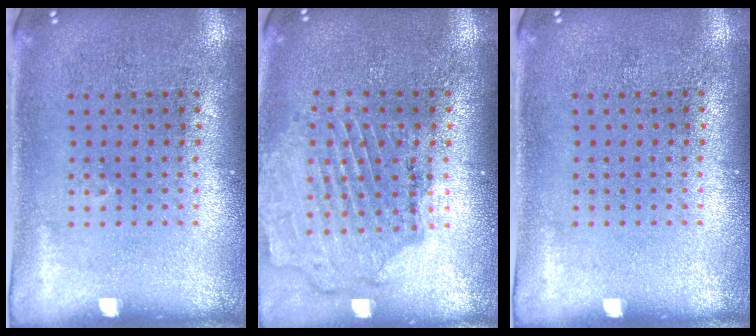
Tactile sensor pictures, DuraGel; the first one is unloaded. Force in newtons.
{"total": 1.6, "press": 1.5, "slide": 0.3}
{"total": 0.0}